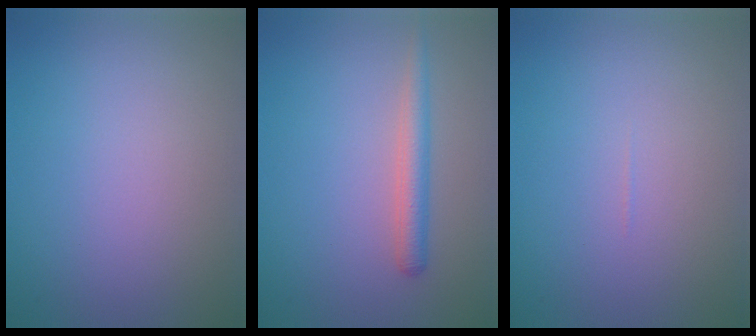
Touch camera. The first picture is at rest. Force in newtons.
{"total": 2.2, "press": 2.2, "slide": 0.1}
{"total": 0.0}